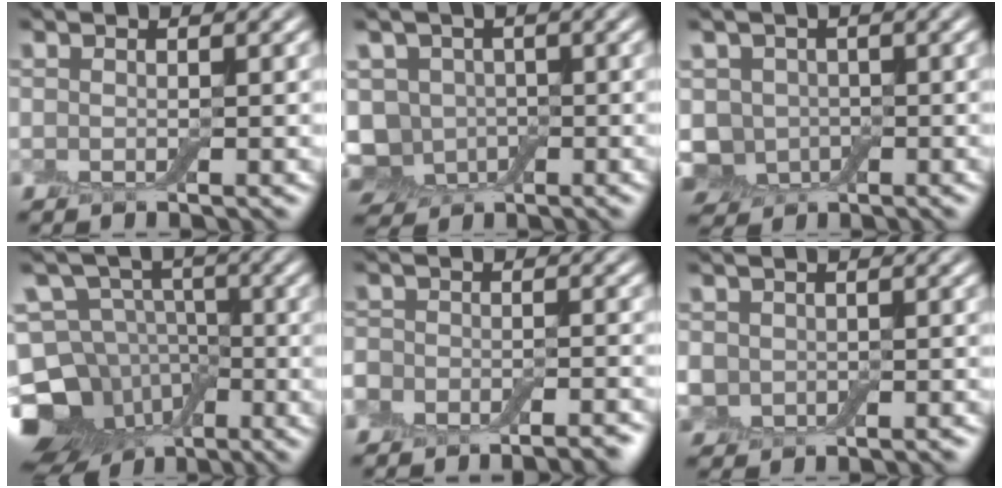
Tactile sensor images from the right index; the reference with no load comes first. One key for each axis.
{"total": 7.0, "fx": -2.3, "fy": 5.8, "fz": 3.3, "tx": -0.055, "ty": -0.003, "tz": -0.051}
{"total": 3.7, "fx": -0.8, "fy": 3.4, "fz": 1.5, "tx": -0.027, "ty": -0.009, "tz": -0.022}
{"total": 12.6, "fx": -7.0, "fy": 9.4, "fz": 4.6, "tx": -0.085, "ty": -0.010, "tz": -0.118}
{"total": 7.3, "fx": -6.2, "fy": 3.4, "fz": 1.9, "tx": 0.000, "ty": 0.003, "tz": -0.090}
{"total": 3.6, "fx": -0.7, "fy": 3.3, "fz": 1.2, "tx": -0.018, "ty": -0.007, "tz": -0.018}